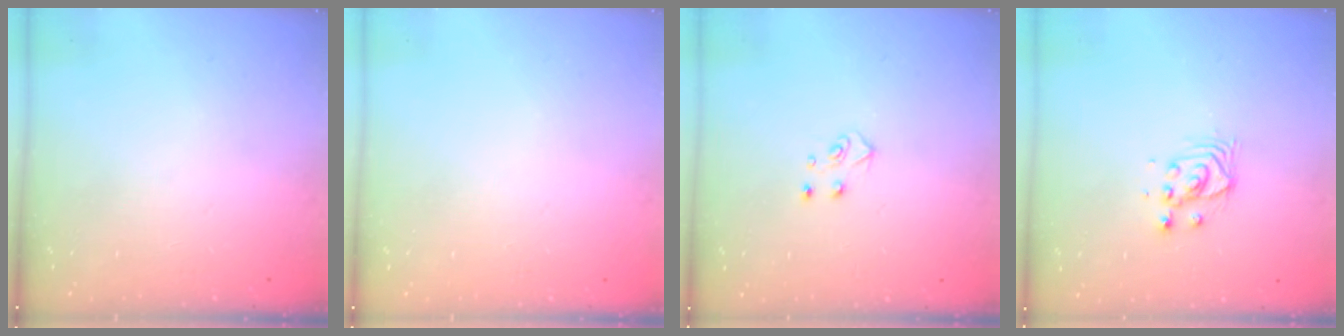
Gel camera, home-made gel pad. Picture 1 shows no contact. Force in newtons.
{"total": 0.0}
{"total": 3.9, "press": 3.9, "slide": 0.4}
{"total": 3.8, "press": 3.8, "slide": 0.2}